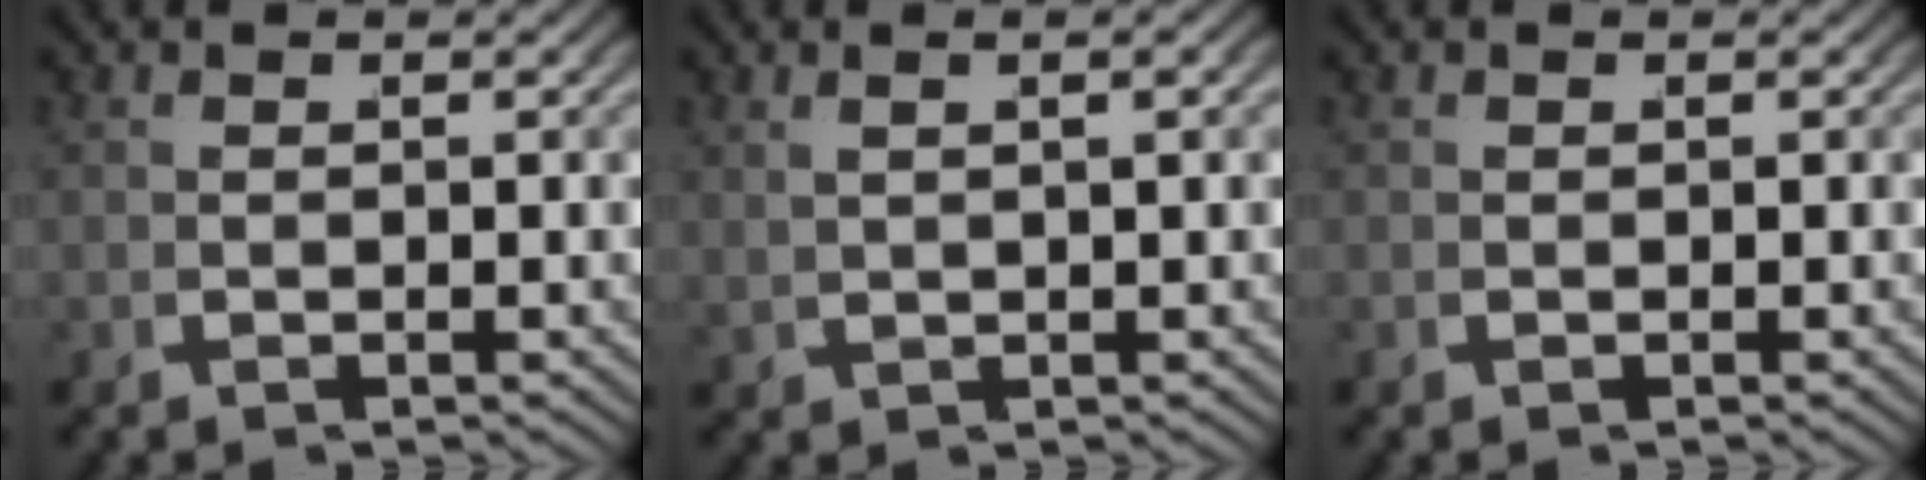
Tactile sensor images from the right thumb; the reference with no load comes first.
{"total": 1.6, "force": [0.9, -0.3, 1.3], "torque": [-0.005, 0.021, 0.014]}
{"total": 0.0}